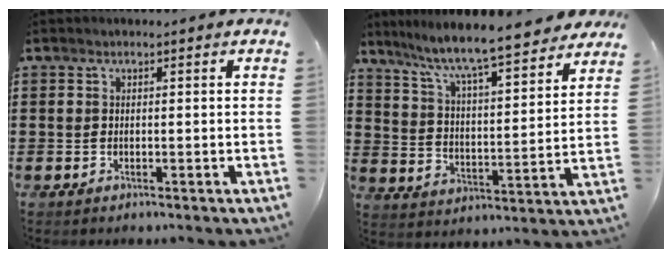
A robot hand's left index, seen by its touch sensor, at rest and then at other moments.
{"total": 7.5, "force": [6.8, -0.2, 3.2], "torque": [-0.090, -0.050, 0.110]}